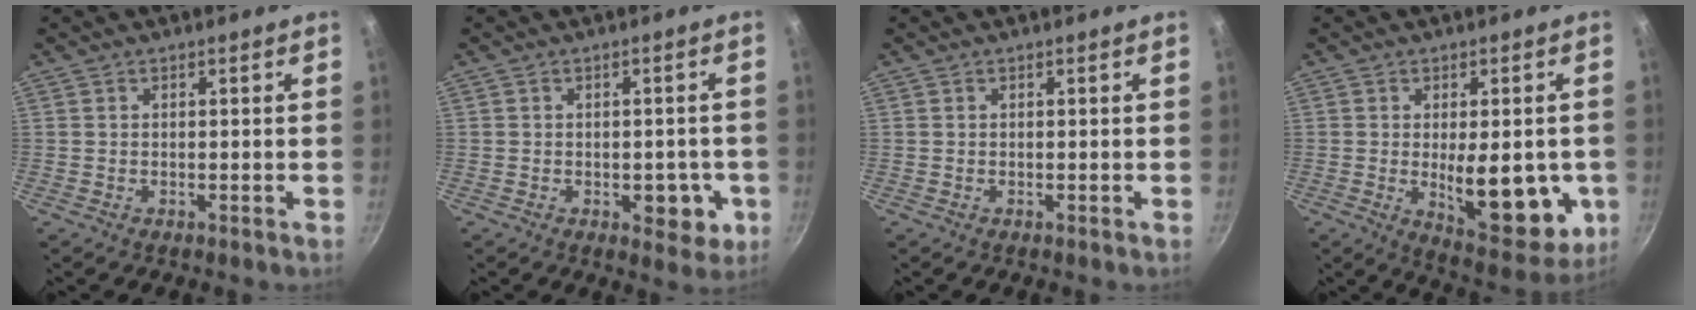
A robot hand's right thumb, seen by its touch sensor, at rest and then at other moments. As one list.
[{"total": 6.5, "force": [-1.7, 3.9, 4.9], "torque": [-0.025, 0.004, -0.019]}, {"total": 0.0}, {"total": 16.6, "force": [-2.3, 7.4, 14.7], "torque": [-0.162, -0.021, -0.020]}]